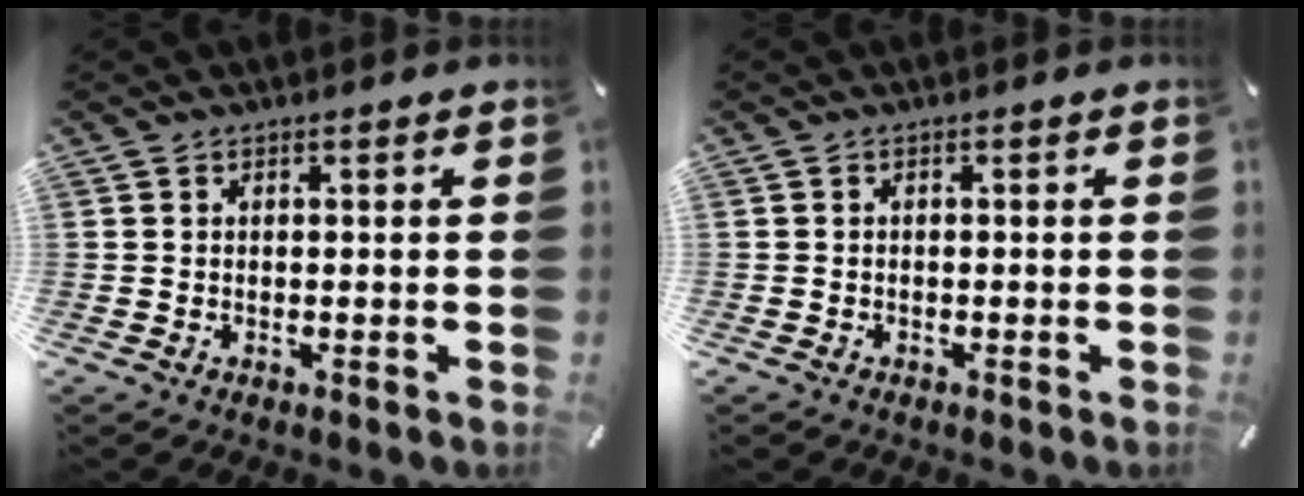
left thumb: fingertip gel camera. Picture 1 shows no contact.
{"total": 0.7, "force": [-0.5, 0.4, 0.2], "torque": [-0.003, 0.002, -0.013]}